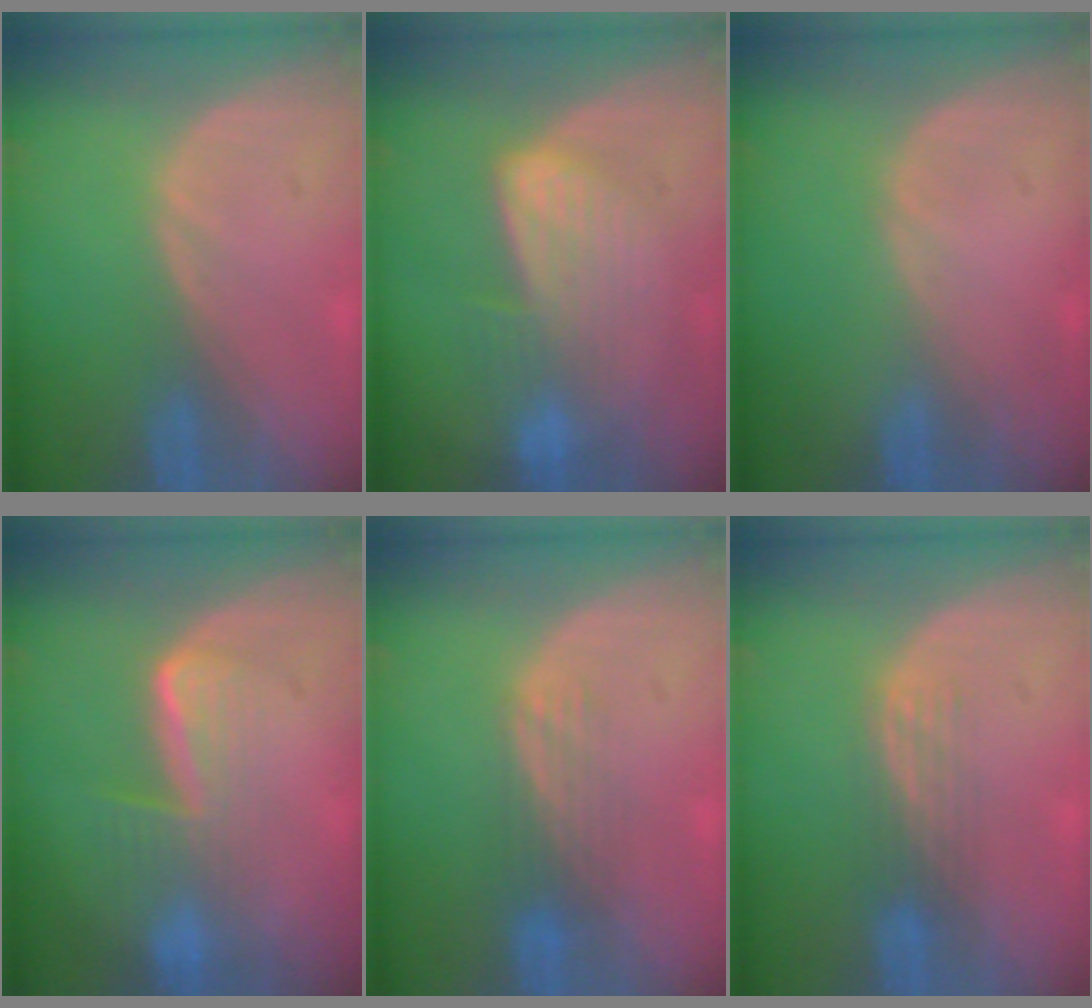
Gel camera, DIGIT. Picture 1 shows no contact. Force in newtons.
{"total": 6.5, "press": 6.5, "slide": 1.0}
{"total": 0.0}
{"total": 6.7, "press": 5.8, "slide": 3.4}
{"total": 3.9, "press": 3.2, "slide": 2.3}
{"total": 3.0, "press": 2.7, "slide": 1.3}